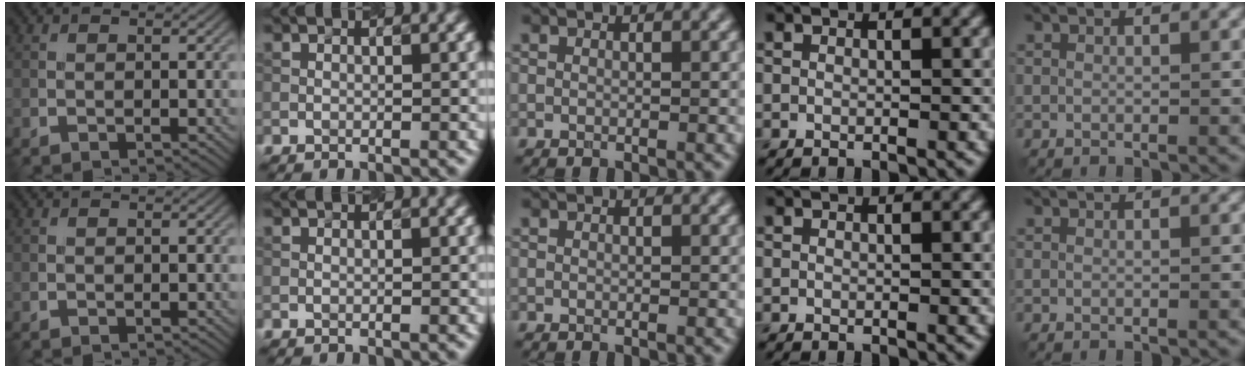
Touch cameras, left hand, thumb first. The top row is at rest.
{}